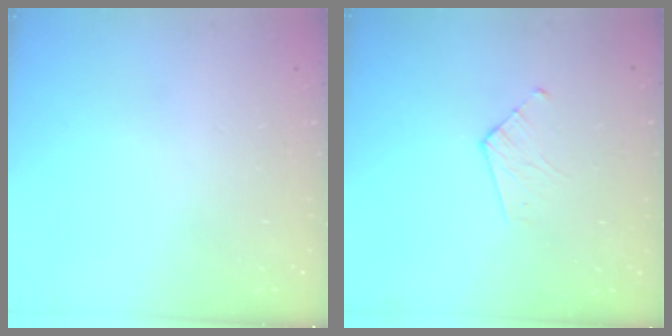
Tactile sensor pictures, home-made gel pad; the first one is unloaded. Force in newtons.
{"total": 3.4, "press": 3.4, "slide": 0.3}